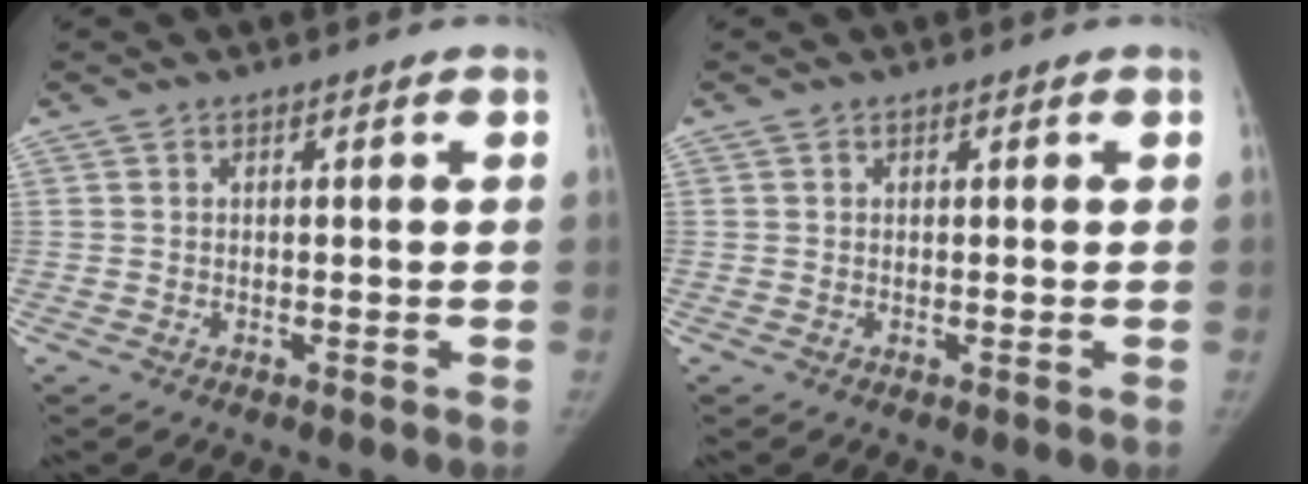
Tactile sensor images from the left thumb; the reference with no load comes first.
{"total": 0.0}